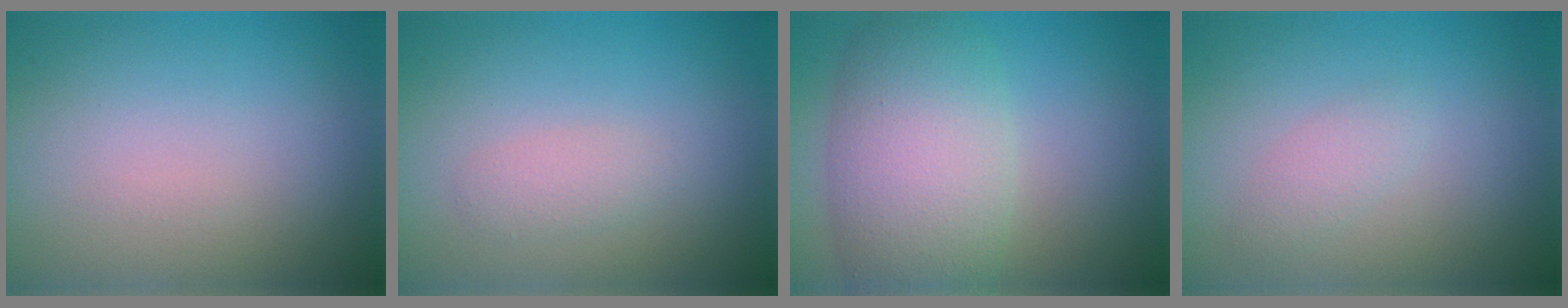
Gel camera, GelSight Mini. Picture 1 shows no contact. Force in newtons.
{"total": 1.4, "press": 1.4, "slide": 0.1}
{"total": 7.9, "press": 7.9, "slide": 0.3}
{"total": 1.3, "press": 1.3, "slide": 0.0}